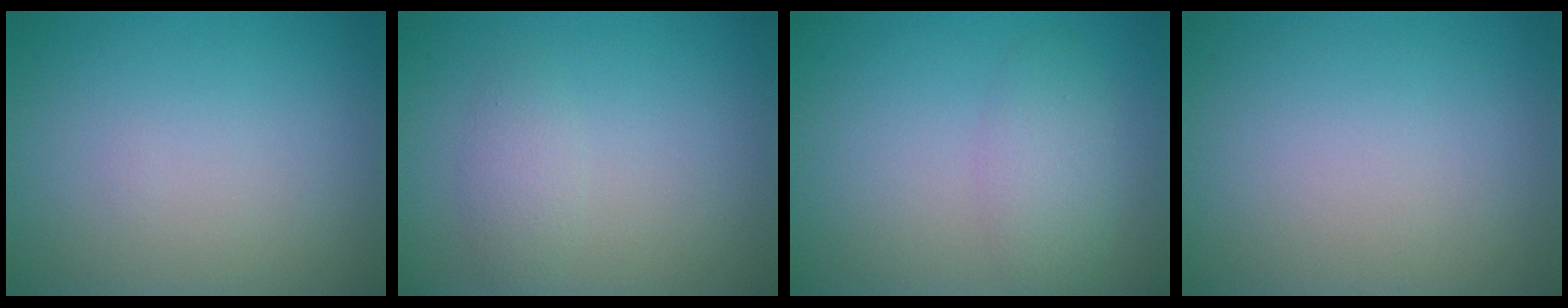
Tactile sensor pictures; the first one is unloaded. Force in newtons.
{"total": 1.6, "press": 1.6, "slide": 0.1}
{"total": 2.6, "press": 2.6, "slide": 0.2}
{"total": 0.0}